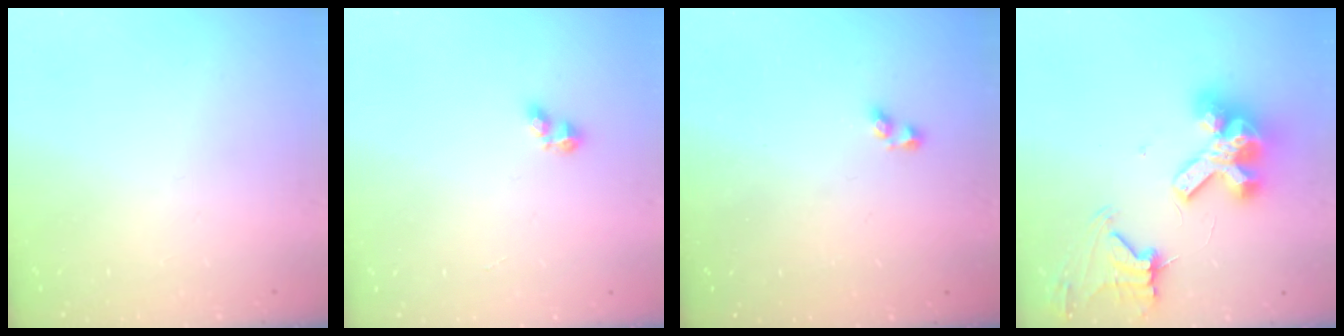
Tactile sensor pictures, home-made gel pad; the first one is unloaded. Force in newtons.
{"total": 2.6, "press": 2.5, "slide": 0.5}
{"total": 2.9, "press": 2.9, "slide": 0.6}
{"total": 15.0, "press": 14.9, "slide": 1.8}